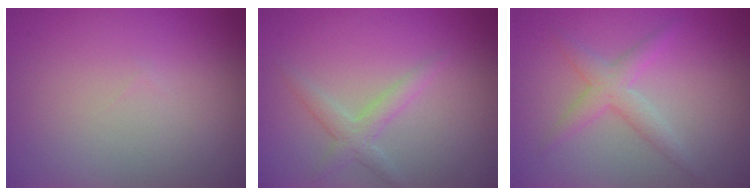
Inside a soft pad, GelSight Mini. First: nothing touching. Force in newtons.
{"total": 2.1, "press": 2.1, "slide": 0.1}
{"total": 2.5, "press": 2.5, "slide": 0.1}